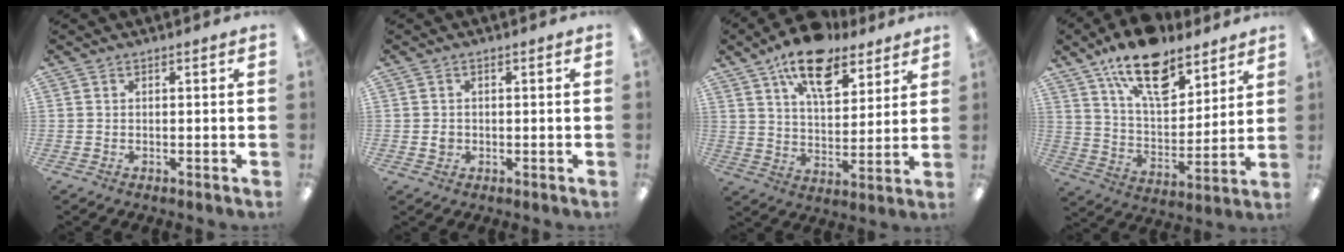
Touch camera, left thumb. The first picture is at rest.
{"total": 1.8, "force": [0.0, 1.7, 0.7], "torque": [-0.007, 0.001, -0.005]}
{"total": 15.9, "force": [11.1, 7.2, 8.8], "torque": [-0.135, -0.053, 0.192]}
{"total": 17.8, "force": [12.3, 8.4, 9.8], "torque": [-0.150, -0.068, 0.212]}